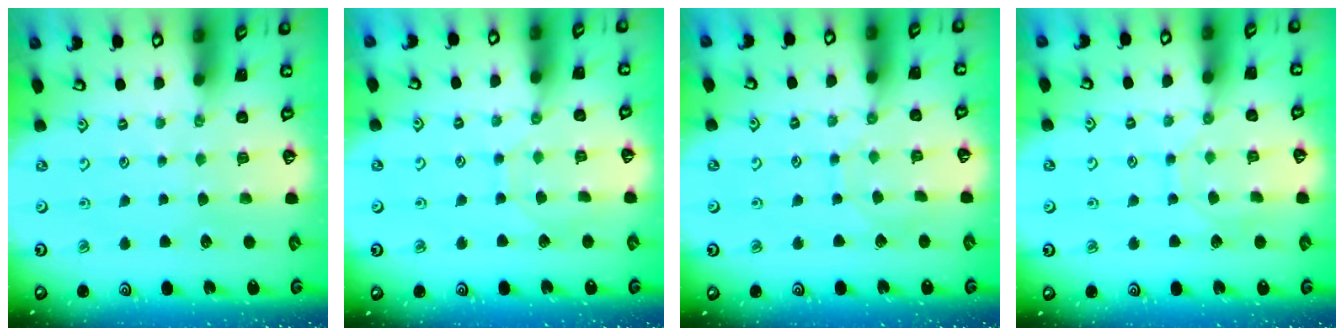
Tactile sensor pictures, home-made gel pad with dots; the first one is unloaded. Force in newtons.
{"total": 5.6, "press": 5.5, "slide": 0.6}
{"total": 6.0, "press": 5.9, "slide": 0.6}
{"total": 8.3, "press": 8.3, "slide": 0.6}